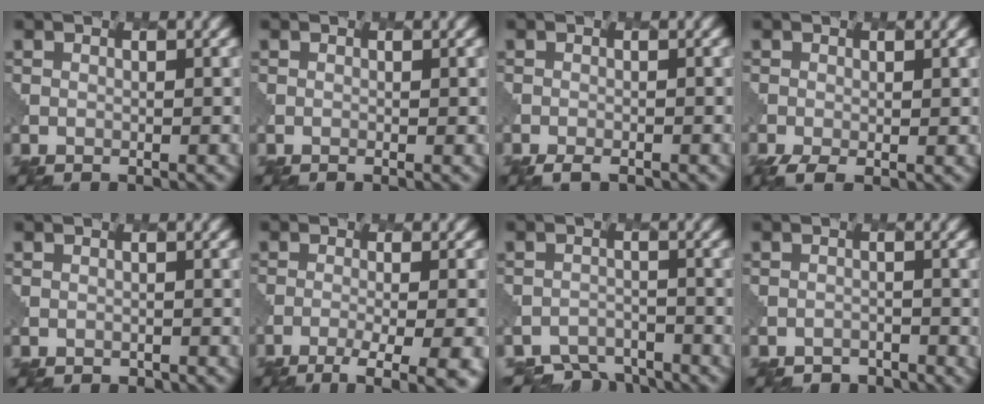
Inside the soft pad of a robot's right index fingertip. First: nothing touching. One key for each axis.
{"total": 0.8, "fx": 0.0, "fy": 0.2, "fz": 0.8, "tx": -0.008, "ty": -0.003, "tz": 0.002}
{"total": 2.2, "fx": -1.8, "fy": 0.6, "fz": 1.1, "tx": -0.017, "ty": -0.002, "tz": -0.027}
{"total": 2.8, "fx": -1.1, "fy": 1.1, "fz": 2.3, "tx": -0.040, "ty": -0.005, "tz": -0.019}
{"total": 0.7, "fx": -0.5, "fy": 0.5, "fz": -0.1, "tx": 0.000, "ty": -0.003, "tz": -0.004}
{"total": 7.6, "fx": -4.5, "fy": 2.4, "fz": 5.7, "tx": -0.068, "ty": -0.012, "tz": -0.049}
{"total": 4.4, "fx": -4.2, "fy": 1.2, "fz": 0.1, "tx": 0.004, "ty": -0.007, "tz": -0.066}
{"total": 1.6, "fx": -1.5, "fy": 0.6, "fz": -0.3, "tx": 0.007, "ty": 0.004, "tz": -0.020}